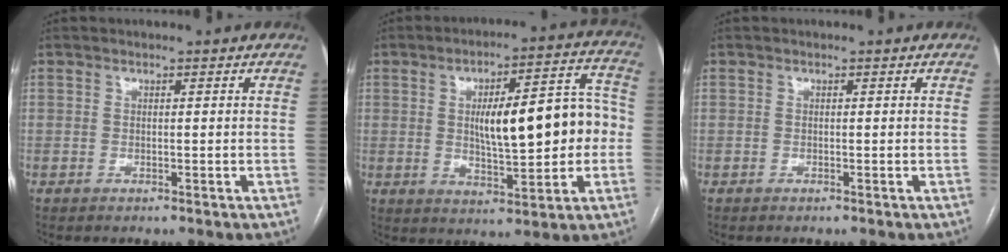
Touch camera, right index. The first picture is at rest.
{"total": 15.2, "force": [0.1, 4.5, 14.5], "torque": [-0.205, 0.035, 0.010]}
{"total": 0.0}